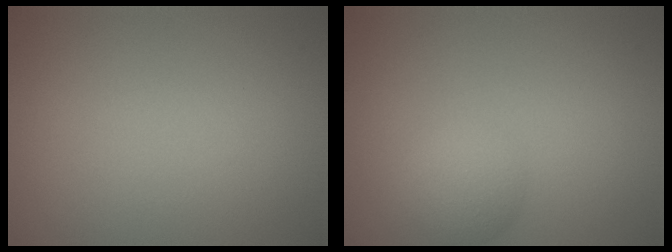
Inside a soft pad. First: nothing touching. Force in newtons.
{"total": 2.6, "press": 2.6, "slide": 0.1}